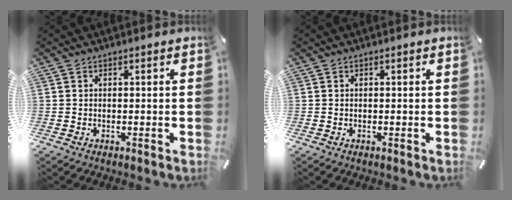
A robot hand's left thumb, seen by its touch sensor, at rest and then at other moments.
{"total": 0.0}